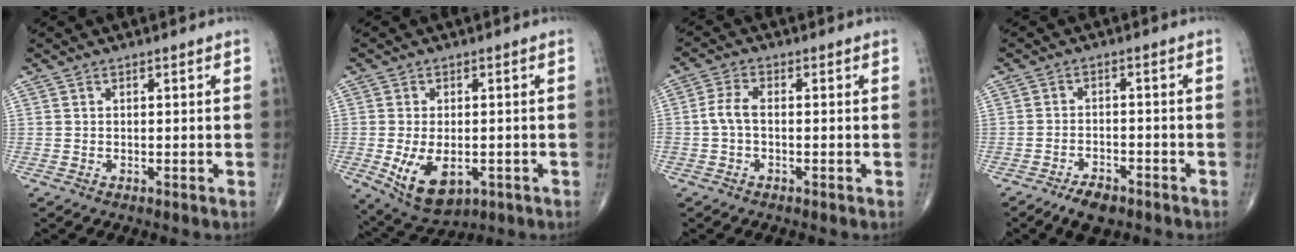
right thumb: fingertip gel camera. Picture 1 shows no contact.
{"total": 10.1, "force": [-2.8, 5.9, 7.8], "torque": [-0.127, -0.007, -0.030]}
{"total": 3.5, "force": [-0.6, 1.8, 2.9], "torque": [-0.066, 0.009, -0.018]}
{"total": 5.2, "force": [-3.7, 2.3, 2.8], "torque": [-0.044, 0.014, -0.061]}